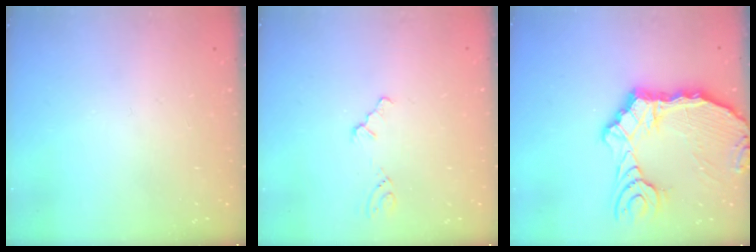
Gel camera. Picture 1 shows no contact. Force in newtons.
{"total": 1.2, "press": 1.1, "slide": 0.3}
{"total": 16.1, "press": 15.6, "slide": 4.1}